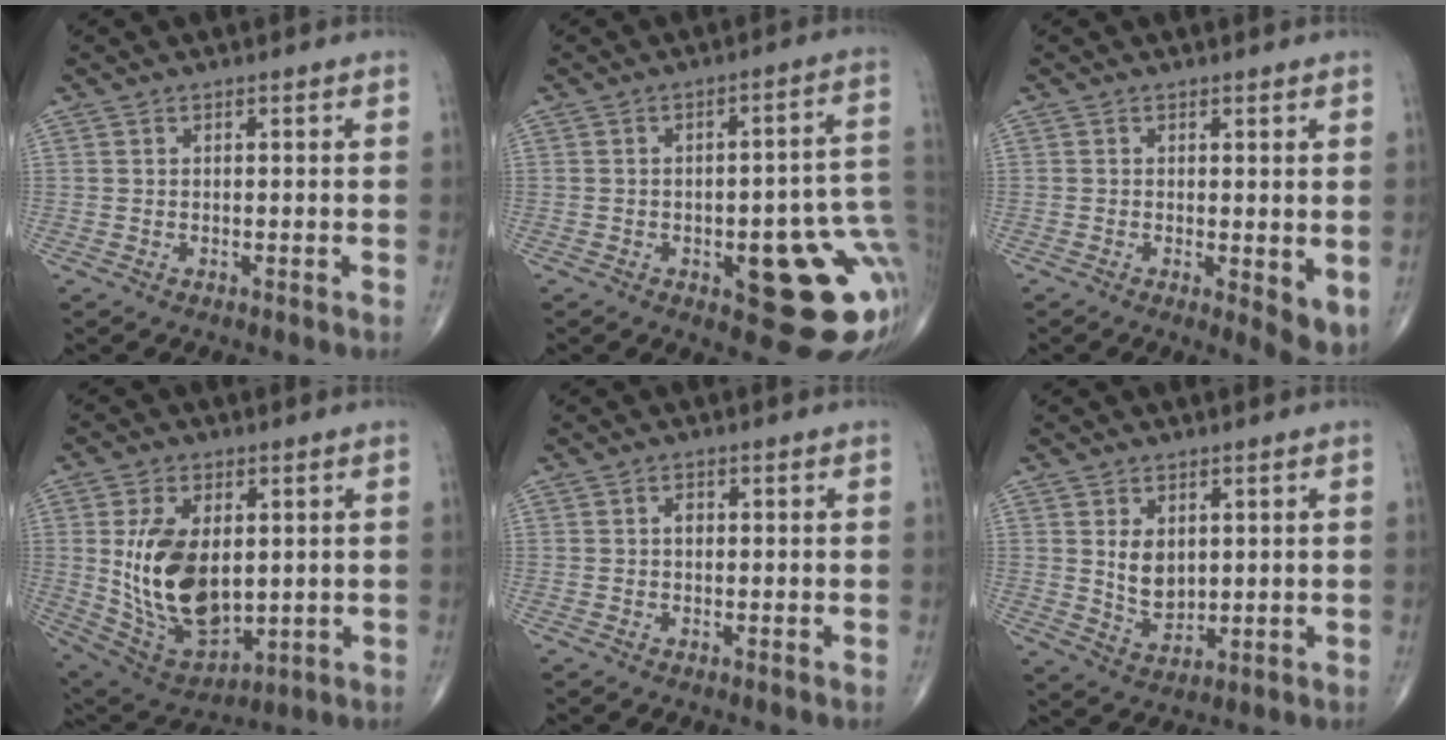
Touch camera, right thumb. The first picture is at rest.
{"total": 18.3, "force": [-4.0, 6.5, 16.7], "torque": [-0.155, 0.027, -0.029]}
{"total": 5.1, "force": [-0.5, 1.7, 4.8], "torque": [-0.062, -0.014, -0.007]}
{"total": 17.8, "force": [1.2, 10.4, 14.3], "torque": [-0.245, -0.015, 0.046]}
{"total": 1.1, "force": [0.1, 0.8, 0.8], "torque": [-0.009, 0.003, -0.001]}
{"total": 6.7, "force": [1.6, 4.4, 4.8], "torque": [-0.067, -0.019, 0.043]}